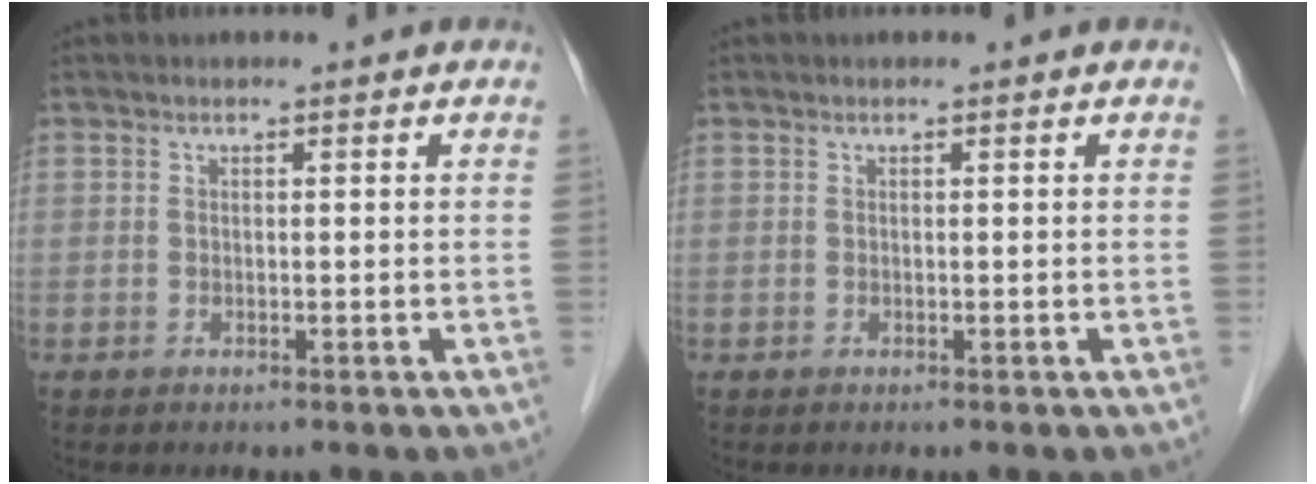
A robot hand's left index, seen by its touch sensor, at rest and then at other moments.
{"total": 0.0}